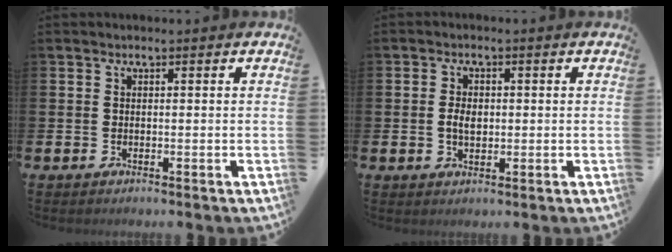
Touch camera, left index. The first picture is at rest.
{"total": 2.8, "force": [0.1, 1.8, 2.1], "torque": [-0.024, 0.000, -0.004]}